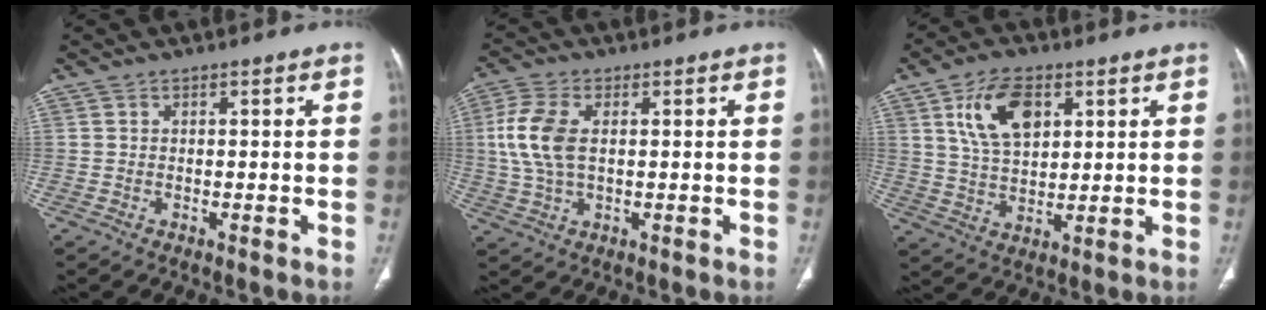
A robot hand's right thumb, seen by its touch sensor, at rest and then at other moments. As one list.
[{"total": 8.8, "force": [1.0, 5.0, 7.2], "torque": [-0.173, 0.006, 0.021]}, {"total": 11.2, "force": [4.4, 6.4, 8.0], "torque": [-0.130, -0.013, 0.086]}]